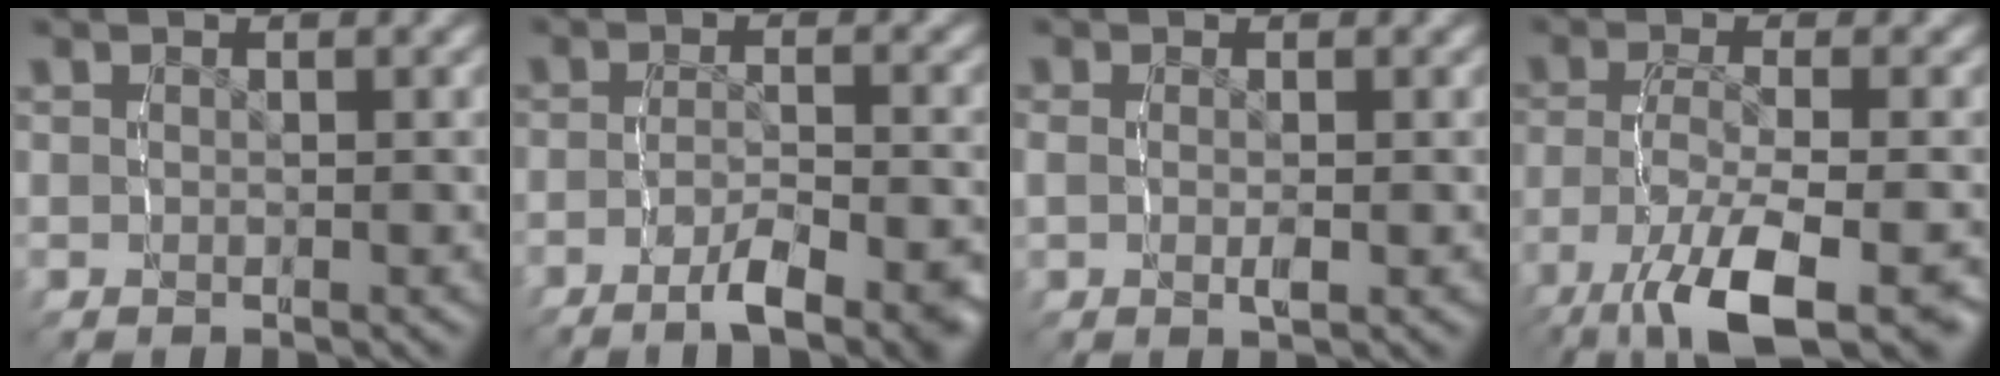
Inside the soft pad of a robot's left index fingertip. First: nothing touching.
{"total": 4.6, "force": [-3.4, 1.3, 2.9], "torque": [-0.058, -0.007, -0.060]}
{"total": 1.7, "force": [-0.4, 1.0, 1.3], "torque": [-0.032, -0.006, -0.004]}
{"total": 8.5, "force": [-4.9, 3.5, 6.0], "torque": [-0.127, -0.033, -0.062]}